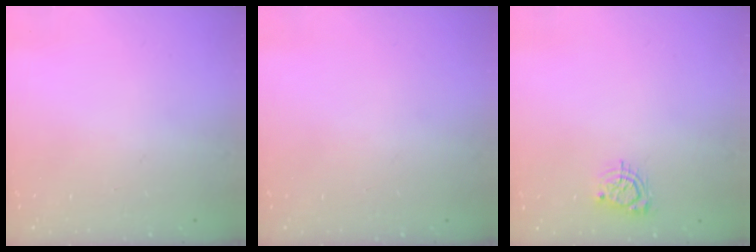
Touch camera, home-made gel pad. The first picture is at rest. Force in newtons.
{"total": 0.0}
{"total": 5.2, "press": 5.2, "slide": 0.6}